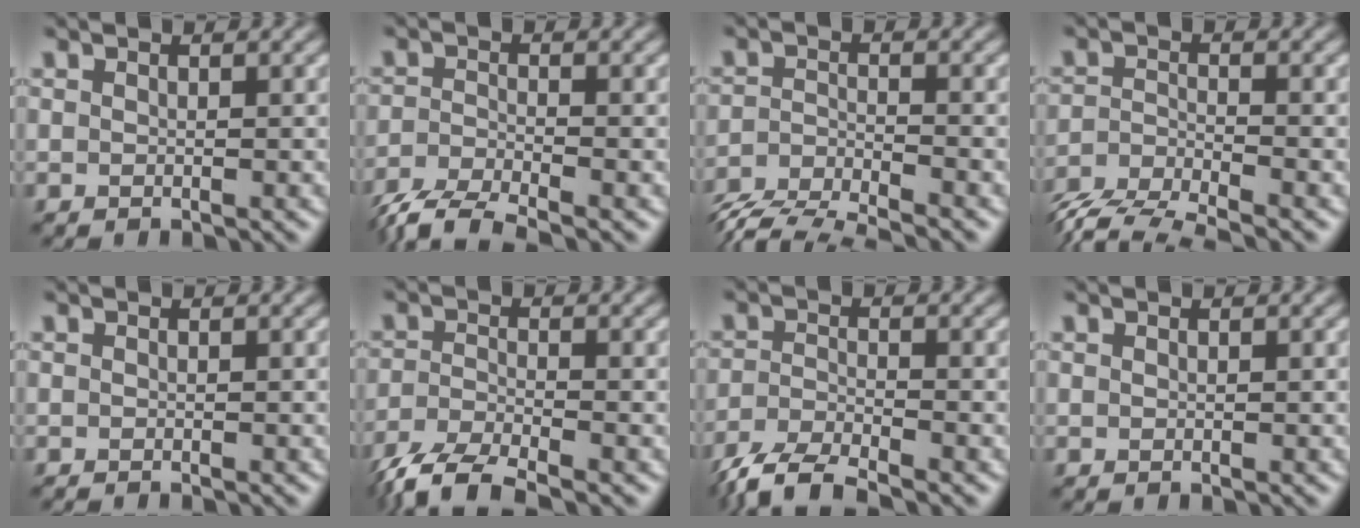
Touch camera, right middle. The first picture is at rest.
{"total": 5.4, "force": [-4.5, 1.1, 2.7], "torque": [-0.059, -0.018, -0.094]}
{"total": 5.1, "force": [-4.7, 0.8, 1.7], "torque": [-0.036, -0.011, -0.090]}
{"total": 5.1, "force": [-4.6, 0.9, 2.2], "torque": [-0.045, -0.013, -0.091]}
{"total": 0.8, "force": [-0.7, 0.1, 0.3], "torque": [0.003, -0.004, -0.012]}
{"total": 5.7, "force": [-4.5, 1.4, 3.2], "torque": [-0.066, -0.015, -0.094]}
{"total": 5.5, "force": [-4.6, 1.1, 2.7], "torque": [-0.054, -0.014, -0.095]}
{"total": 0.0}